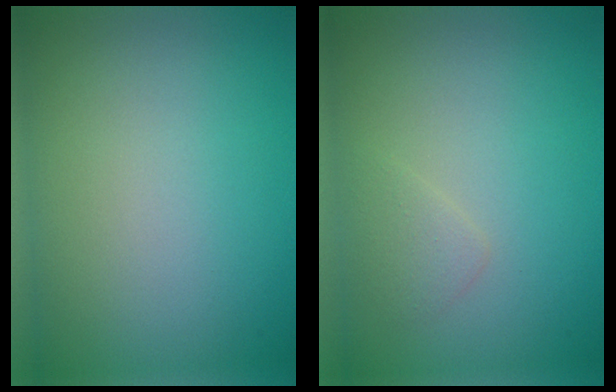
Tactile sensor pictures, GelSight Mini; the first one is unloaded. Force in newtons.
{"total": 1.1, "press": 1.1, "slide": 0.0}